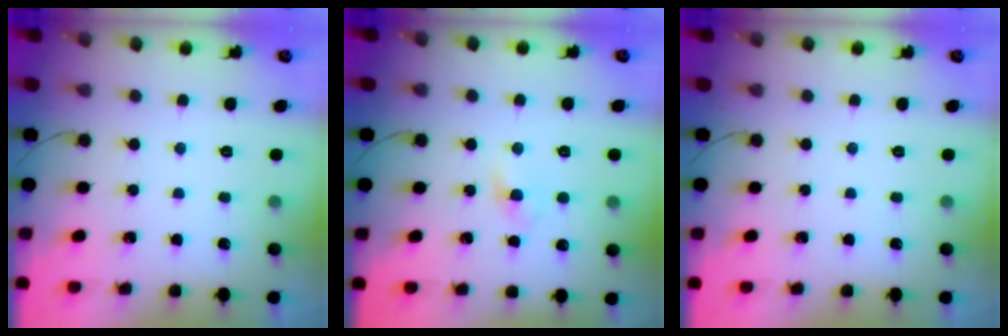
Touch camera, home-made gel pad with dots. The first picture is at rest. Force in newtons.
{"total": 2.4, "press": 2.2, "slide": 1.1}
{"total": 0.0}